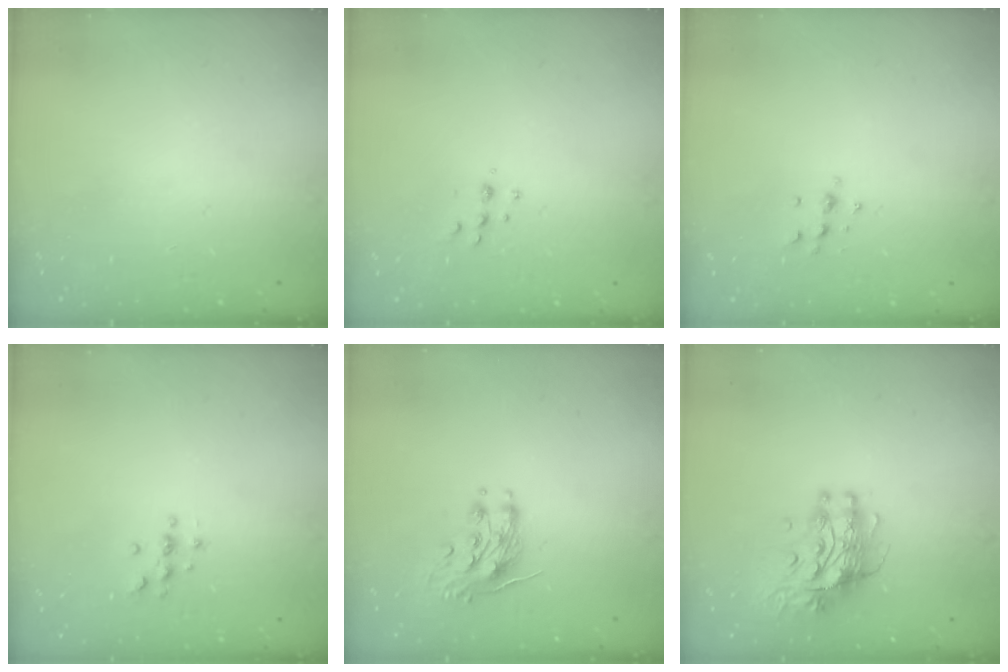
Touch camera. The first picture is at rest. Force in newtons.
{"total": 5.7, "press": 5.6, "slide": 0.8}
{"total": 5.9, "press": 5.8, "slide": 1.2}
{"total": 3.2, "press": 3.2, "slide": 0.4}
{"total": 8.8, "press": 8.8, "slide": 0.4}
{"total": 11.9, "press": 11.9, "slide": 1.0}